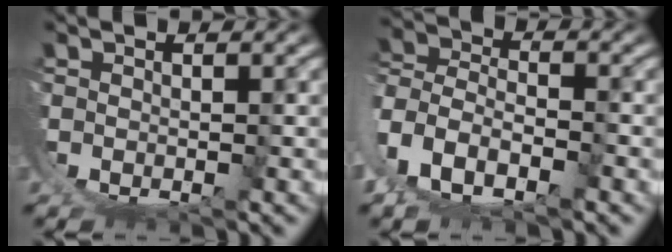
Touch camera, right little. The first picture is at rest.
{"total": 9.1, "force": [2.2, 7.5, 4.6], "torque": [-0.139, -0.019, 0.025]}